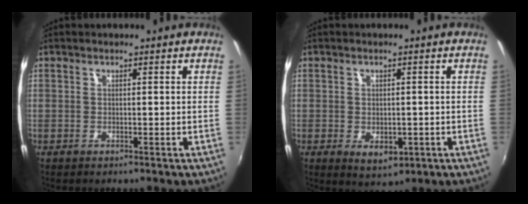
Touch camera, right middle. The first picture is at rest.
{"total": 4.4, "force": [-1.2, 2.8, 3.2], "torque": [-0.053, -0.011, -0.011]}